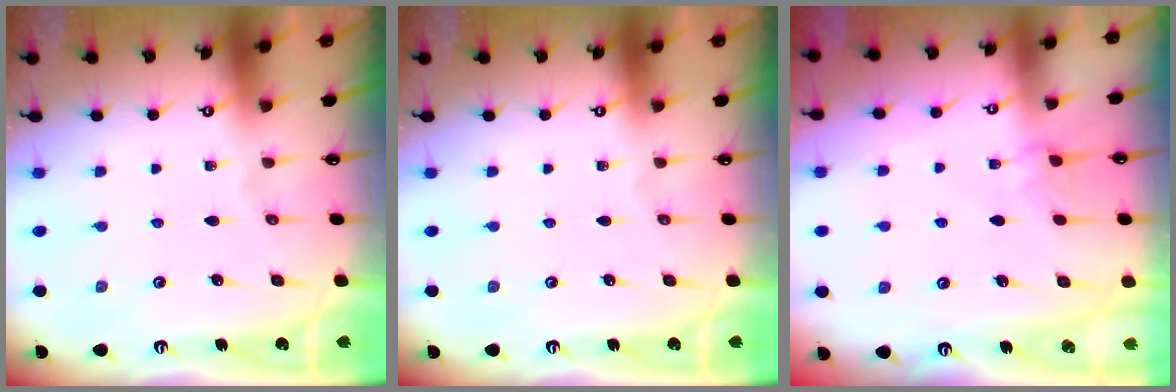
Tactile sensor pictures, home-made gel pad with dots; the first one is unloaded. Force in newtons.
{"total": 0.0}
{"total": 1.6, "press": 1.6, "slide": 0.4}